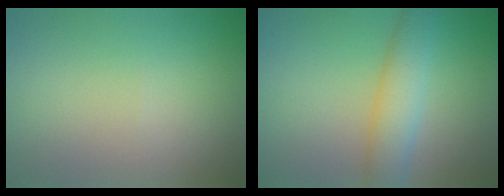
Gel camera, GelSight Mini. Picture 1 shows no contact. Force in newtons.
{"total": 4.4, "press": 4.4, "slide": 0.1}